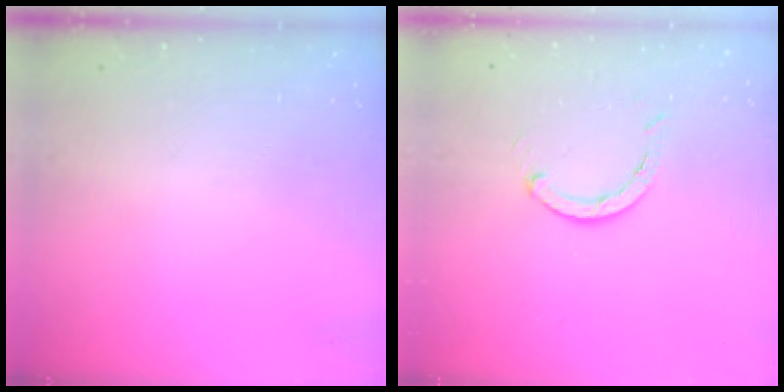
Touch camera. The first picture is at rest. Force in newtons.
{"total": 2.9, "press": 2.8, "slide": 0.5}